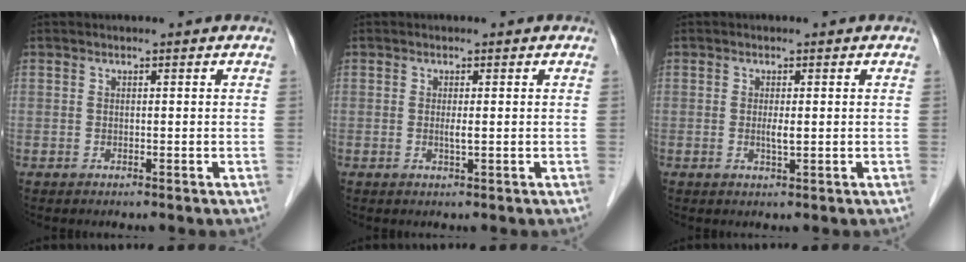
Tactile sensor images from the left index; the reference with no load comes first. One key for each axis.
{"total": 1.0, "fx": -0.1, "fy": 0.0, "fz": 0.9, "tx": -0.022, "ty": -0.006, "tz": -0.001}
{"total": 1.4, "fx": -0.1, "fy": 0.2, "fz": 1.4, "tx": -0.028, "ty": -0.006, "tz": -0.002}